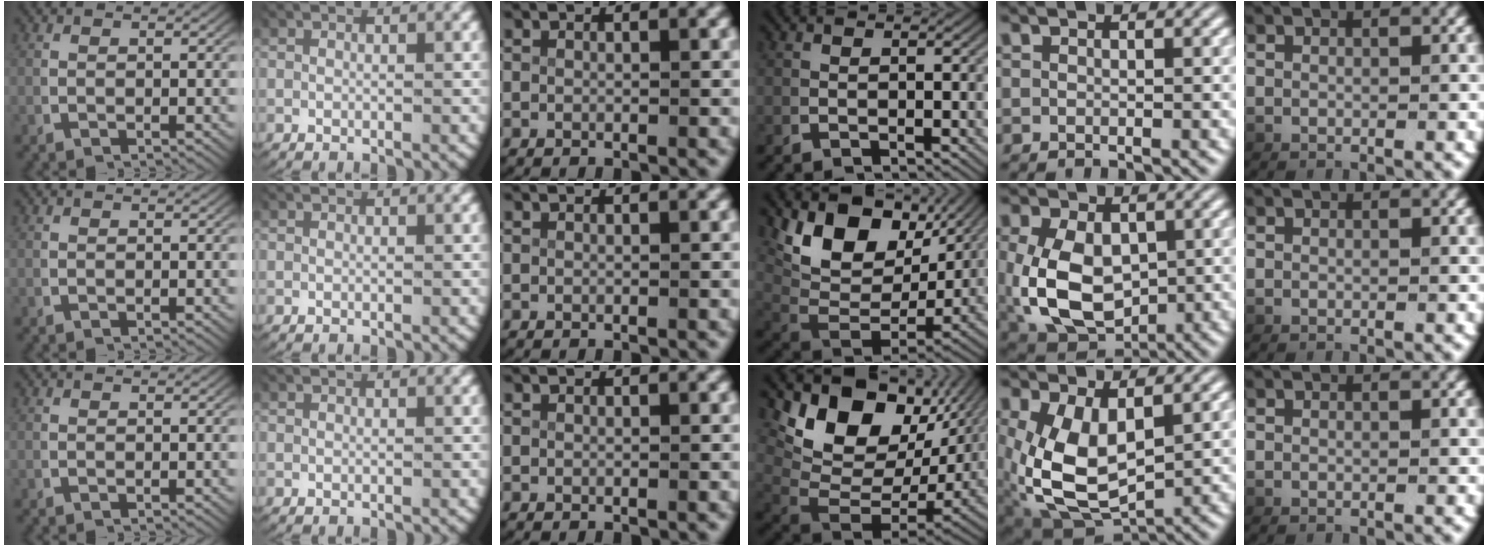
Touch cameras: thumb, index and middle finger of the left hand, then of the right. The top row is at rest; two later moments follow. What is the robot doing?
{"motion": "grasp_and_lifting", "object": "card"}